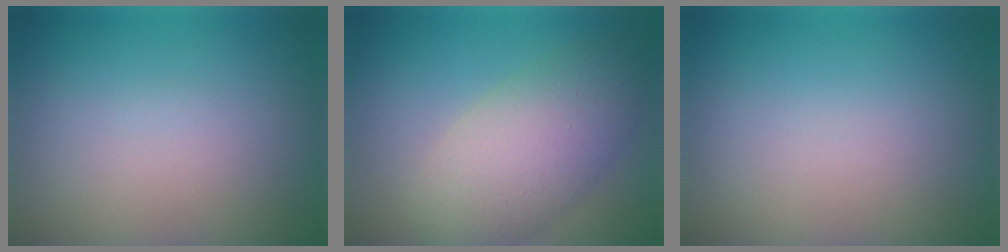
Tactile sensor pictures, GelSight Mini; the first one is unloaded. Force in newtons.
{"total": 6.6, "press": 6.6, "slide": 0.2}
{"total": 0.0}